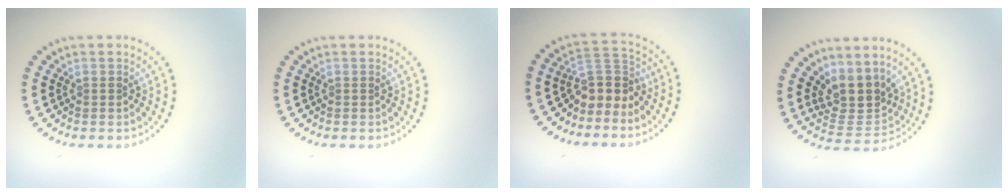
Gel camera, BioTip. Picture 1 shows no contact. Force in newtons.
{"total": 0.0}
{"total": 3.5, "press": 2.5, "slide": 2.4}
{"total": 3.9, "press": 3.1, "slide": 2.3}